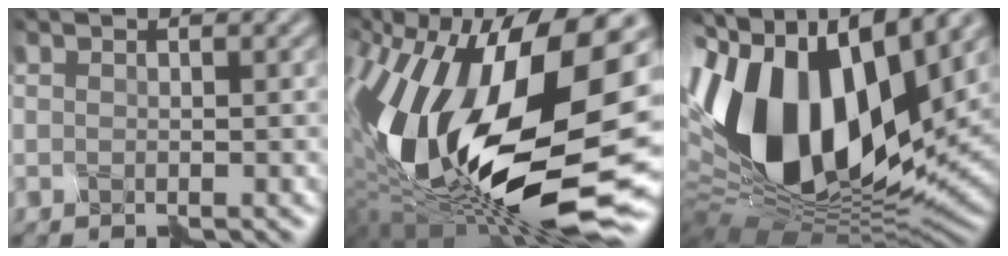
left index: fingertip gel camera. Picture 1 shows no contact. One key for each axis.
{"total": 18.3, "fx": -1.1, "fy": 9.5, "fz": 15.5, "tx": -0.333, "ty": -0.025, "tz": -0.007}
{"total": 15.0, "fx": 1.5, "fy": 8.6, "fz": 12.2, "tx": -0.259, "ty": 0.005, "tz": 0.018}